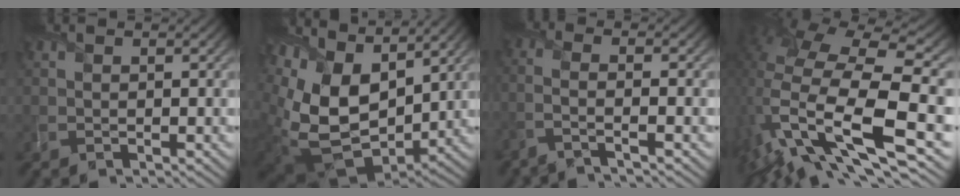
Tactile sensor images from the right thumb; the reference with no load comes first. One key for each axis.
{"total": 15.8, "fx": 3.5, "fy": 10.6, "fz": 11.2, "tx": -0.281, "ty": -0.020, "tz": 0.083}
{"total": 3.8, "fx": -2.4, "fy": 0.6, "fz": 2.9, "tx": -0.045, "ty": 0.002, "tz": -0.072}
{"total": 18.0, "fx": -4.9, "fy": 6.4, "fz": 16.1, "tx": -0.326, "ty": -0.026, "tz": -0.081}